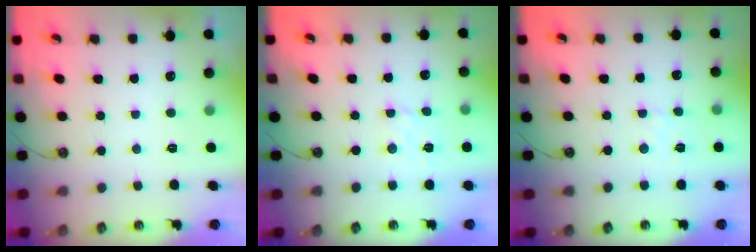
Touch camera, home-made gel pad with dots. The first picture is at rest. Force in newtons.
{"total": 3.4, "press": 3.4, "slide": 0.6}
{"total": 3.0, "press": 3.0, "slide": 0.4}